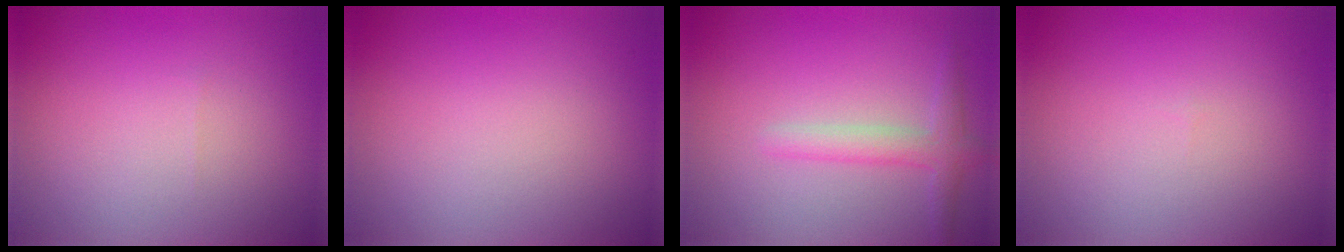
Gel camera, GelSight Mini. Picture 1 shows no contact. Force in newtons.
{"total": 0.0}
{"total": 2.4, "press": 2.4, "slide": 0.1}
{"total": 0.0}